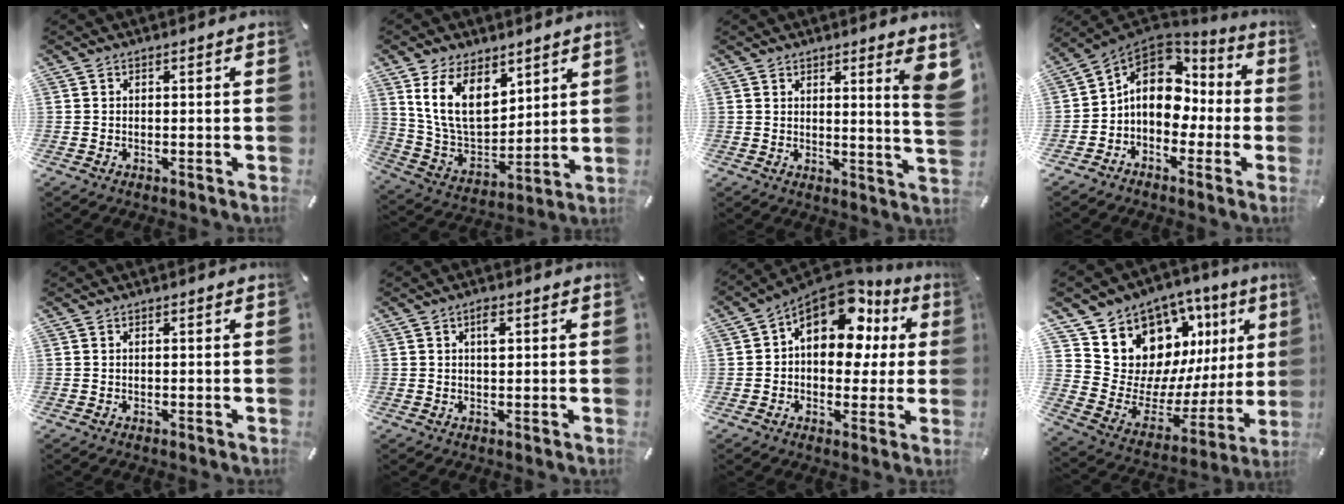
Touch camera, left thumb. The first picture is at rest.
{"total": 15.3, "force": [7.6, 9.6, 9.2], "torque": [-0.189, -0.035, 0.142]}
{"total": 6.2, "force": [3.7, -0.1, 5.0], "torque": [-0.072, -0.031, 0.056]}
{"total": 12.0, "force": [0.2, 9.8, 6.9], "torque": [-0.136, 0.002, 0.007]}
{"total": 0.0}
{"total": 2.8, "force": [1.0, 1.2, 2.3], "torque": [-0.034, 0.000, 0.012]}
{"total": 16.0, "force": [7.1, 9.7, 10.5], "torque": [-0.165, -0.048, 0.124]}
{"total": 14.0, "force": [8.2, 10.4, 4.4], "torque": [-0.059, -0.096, 0.162]}